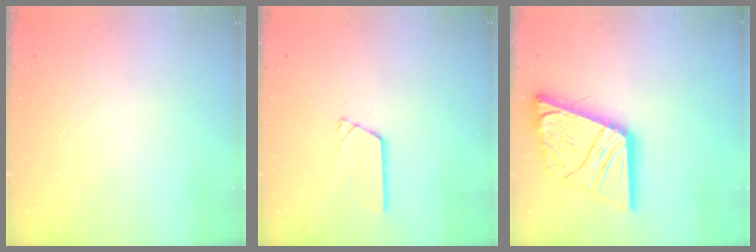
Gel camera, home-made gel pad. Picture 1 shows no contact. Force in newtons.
{"total": 3.2, "press": 3.2, "slide": 0.3}
{"total": 23.1, "press": 23.0, "slide": 2.6}